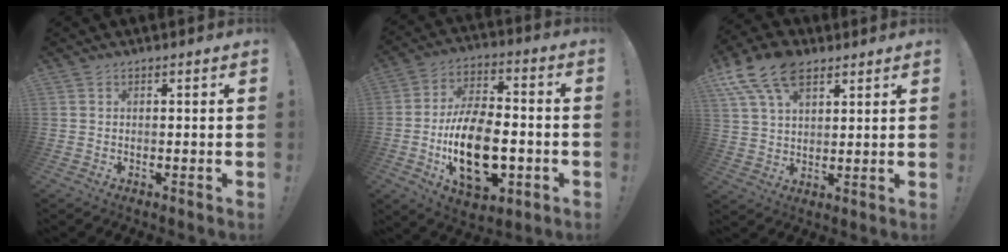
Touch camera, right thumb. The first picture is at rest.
{"total": 21.5, "force": [-5.6, 12.2, 16.7], "torque": [-0.294, 0.027, -0.084]}
{"total": 13.7, "force": [7.8, 8.0, 8.1], "torque": [-0.148, -0.028, 0.144]}